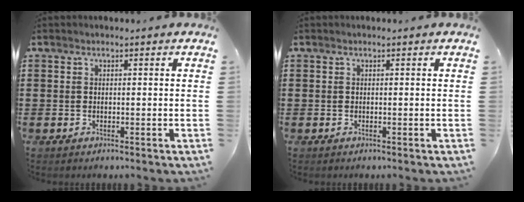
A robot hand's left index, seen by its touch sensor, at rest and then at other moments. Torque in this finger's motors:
{"motor_torque": [-0.03, -0.03, 0.00, 0.00]}